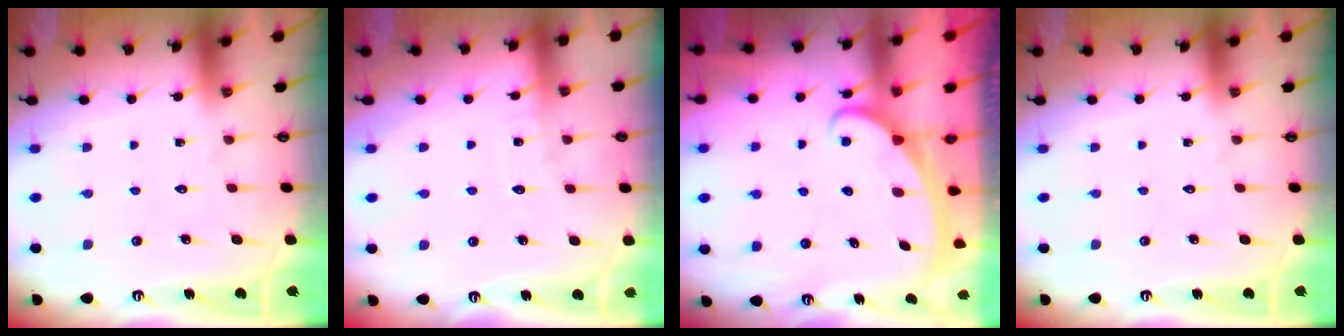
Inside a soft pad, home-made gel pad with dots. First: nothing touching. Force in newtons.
{"total": 3.0, "press": 3.0, "slide": 0.3}
{"total": 2.4, "press": 2.4, "slide": 0.3}
{"total": 0.0}